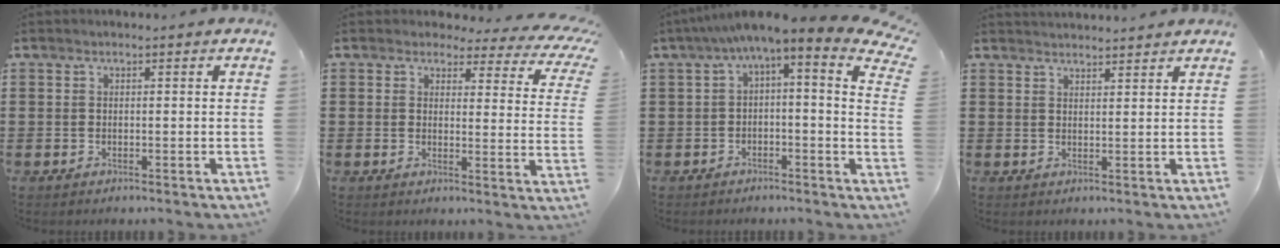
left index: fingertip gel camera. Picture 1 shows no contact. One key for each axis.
{"total": 3.4, "fx": 2.6, "fy": 1.7, "fz": 1.4, "tx": -0.036, "ty": -0.014, "tz": 0.043}
{"total": 2.6, "fx": -0.2, "fy": -0.2, "fz": 2.6, "tx": -0.056, "ty": -0.029, "tz": -0.014}
{"total": 2.0, "fx": 2.0, "fy": -0.1, "fz": -0.2, "tx": -0.001, "ty": -0.003, "tz": 0.039}